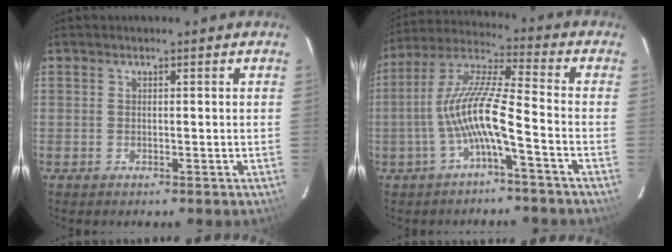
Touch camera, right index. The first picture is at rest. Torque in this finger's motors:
{"motor_torque": [1.72, -0.42, 1.05, 0.21]}